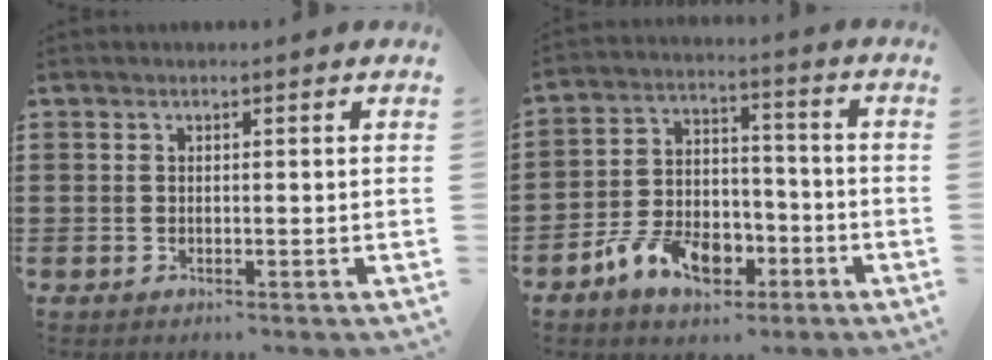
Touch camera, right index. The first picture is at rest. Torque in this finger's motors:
{"motor_torque": [1.15, 0.99, 0.30, 0.07]}